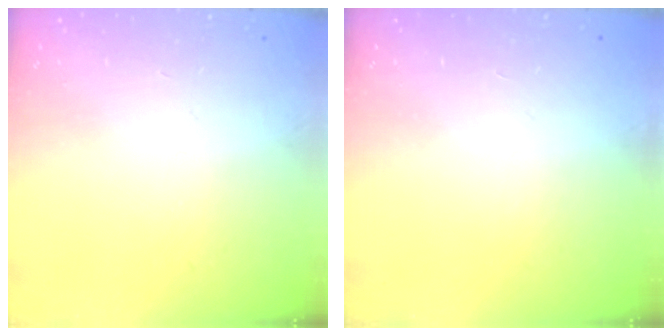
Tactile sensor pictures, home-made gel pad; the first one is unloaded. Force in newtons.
{"total": 1.6, "press": 1.6, "slide": 0.1}